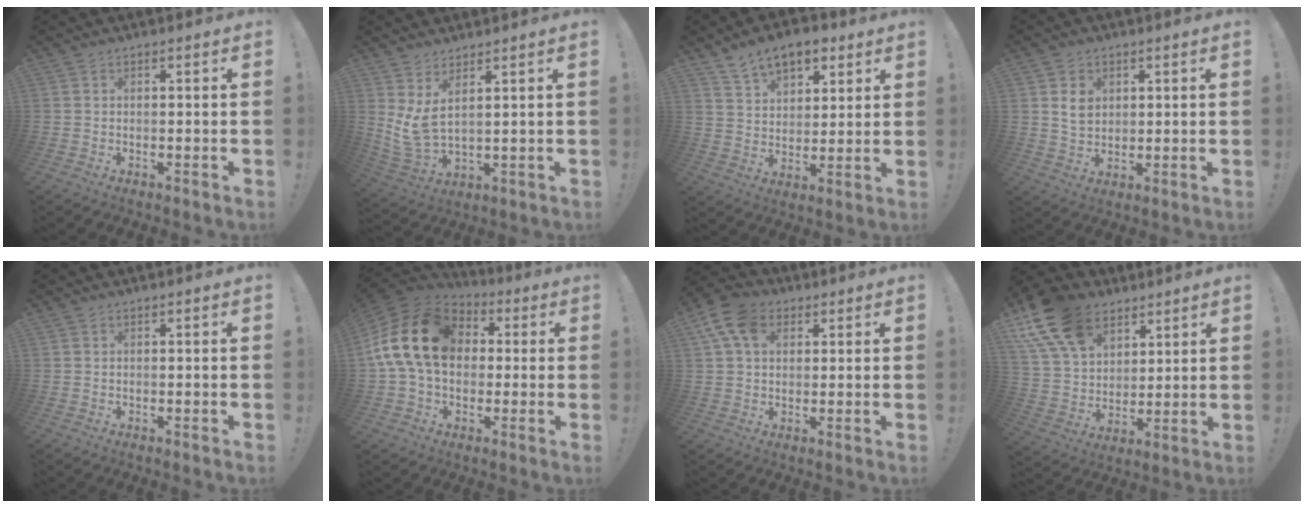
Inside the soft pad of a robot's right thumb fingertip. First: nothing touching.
{"total": 7.5, "force": [3.8, 2.7, 5.9], "torque": [-0.115, -0.038, 0.074]}
{"total": 11.4, "force": [7.6, 6.6, 5.2], "torque": [-0.078, -0.037, 0.144]}
{"total": 6.1, "force": [2.3, 5.0, 2.7], "torque": [-0.029, -0.006, 0.042]}
{"total": 0.0}
{"total": 19.9, "force": [3.1, 14.4, 13.4], "torque": [-0.249, 0.013, 0.062]}
{"total": 11.6, "force": [4.6, 8.0, 7.0], "torque": [-0.125, -0.006, 0.092]}
{"total": 17.9, "force": [10.0, 11.9, 8.8], "torque": [-0.166, -0.047, 0.192]}